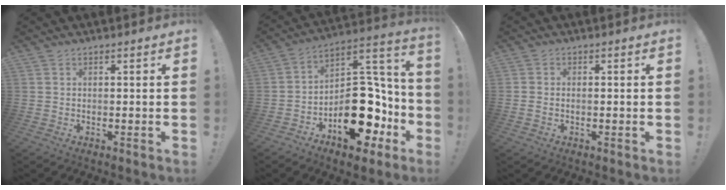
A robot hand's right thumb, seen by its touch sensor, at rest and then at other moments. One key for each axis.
{"total": 21.0, "fx": -8.6, "fy": 13.0, "fz": 14.0, "tx": -0.155, "ty": 0.061, "tz": -0.121}
{"total": 0.9, "fx": -0.2, "fy": 0.6, "fz": 0.6, "tx": -0.003, "ty": 0.000, "tz": -0.005}